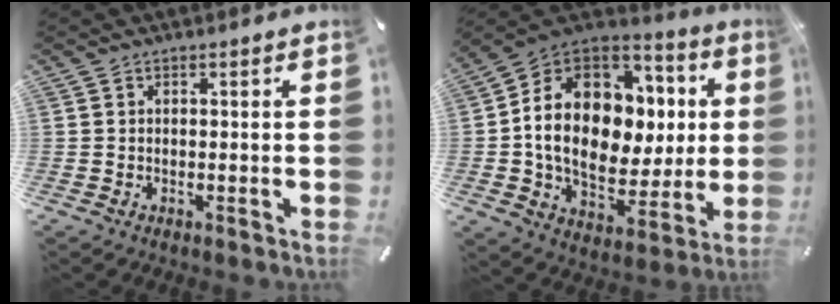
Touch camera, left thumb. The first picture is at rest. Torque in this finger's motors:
{"motor_torque": [2.39, 2.61, 2.48, 0.29, 0.50]}